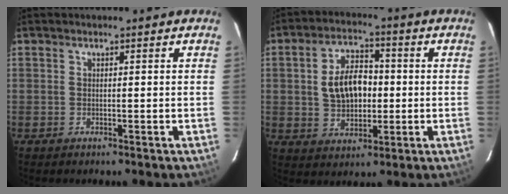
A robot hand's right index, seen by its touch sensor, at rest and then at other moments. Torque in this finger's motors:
{"motor_torque": [0.25, 0.05, 0.37, 0.06]}